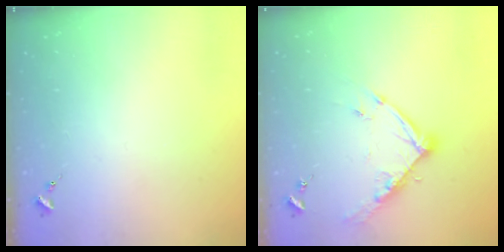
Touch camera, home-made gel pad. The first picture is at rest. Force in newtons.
{"total": 11.2, "press": 11.2, "slide": 1.0}